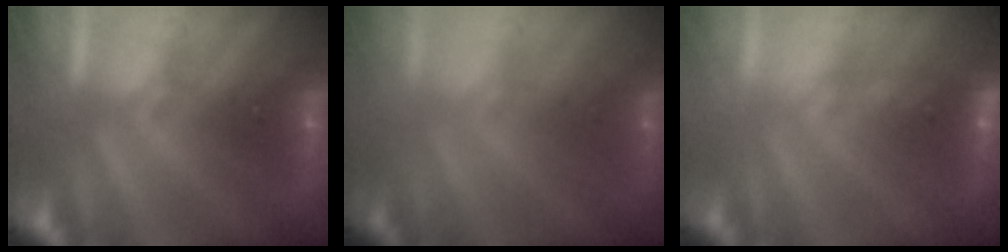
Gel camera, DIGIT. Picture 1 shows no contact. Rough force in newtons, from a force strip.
{"total": 1.7}
{"total": 3.8}